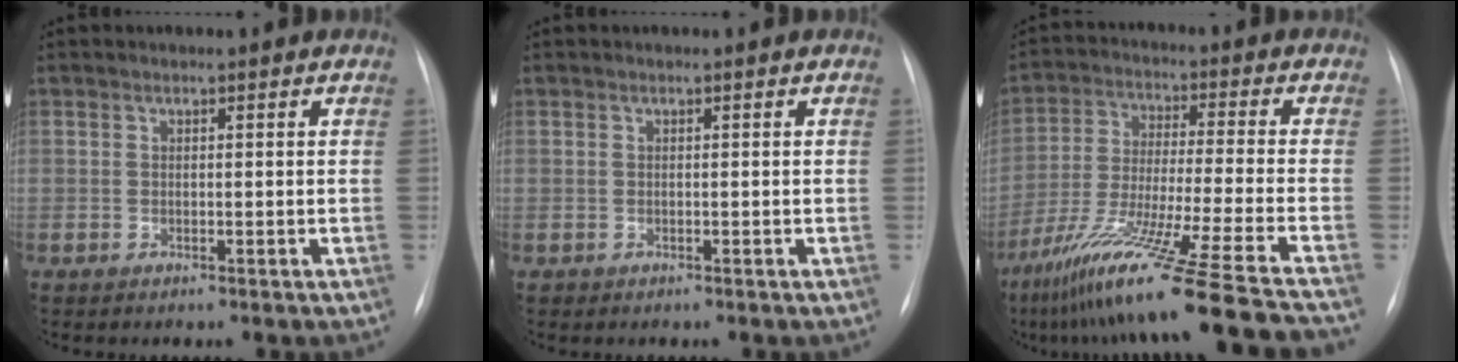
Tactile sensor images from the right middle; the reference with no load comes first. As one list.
[{"total": 0.0}, {"total": 22.1, "force": [-17.7, -3.2, 12.9], "torque": [-0.206, -0.052, -0.296]}]